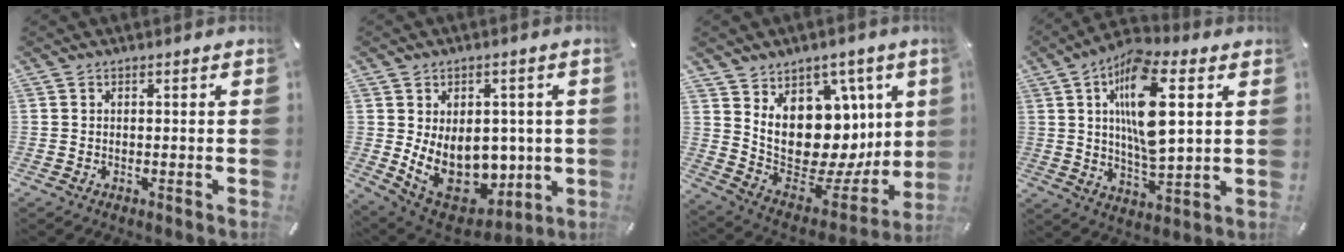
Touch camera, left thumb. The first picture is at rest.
{"total": 16.4, "force": [-0.2, 12.5, 10.6], "torque": [-0.156, -0.034, 0.016]}
{"total": 17.5, "force": [2.8, 13.8, 10.4], "torque": [-0.148, -0.063, 0.073]}
{"total": 16.5, "force": [4.8, 6.8, 14.3], "torque": [-0.264, -0.010, 0.075]}